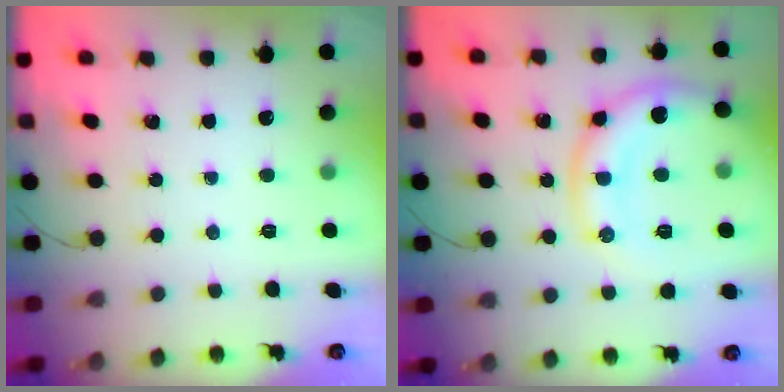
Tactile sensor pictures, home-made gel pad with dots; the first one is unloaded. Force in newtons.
{"total": 13.6, "press": 13.6, "slide": 0.6}